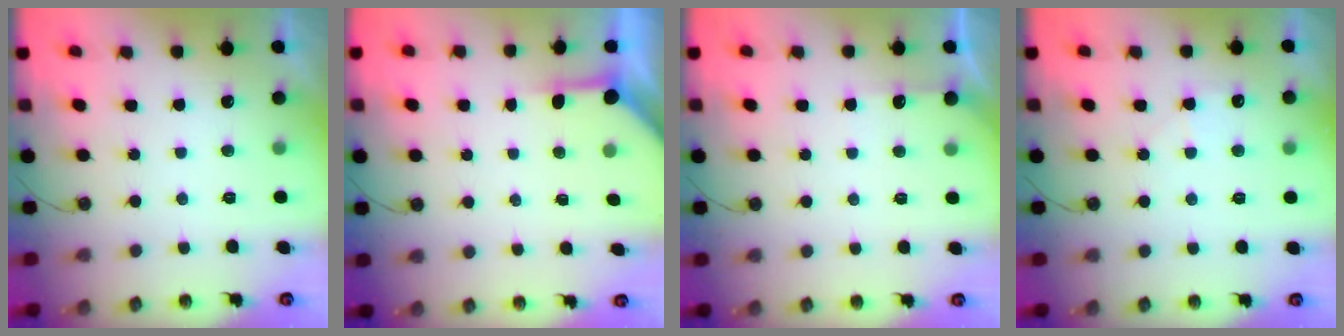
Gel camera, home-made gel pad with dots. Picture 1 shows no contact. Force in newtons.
{"total": 3.9, "press": 3.8, "slide": 0.4}
{"total": 3.4, "press": 3.4, "slide": 0.5}
{"total": 6.5, "press": 6.5, "slide": 0.8}